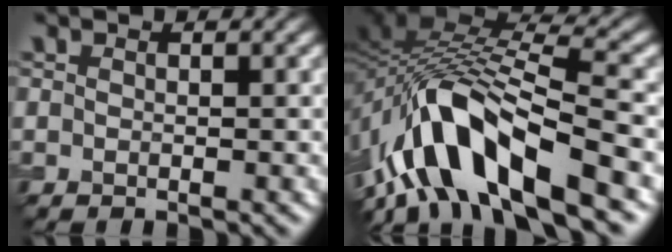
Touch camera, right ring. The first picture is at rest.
{"total": 11.7, "force": [-6.8, 4.2, 8.6], "torque": [-0.159, 0.021, -0.120]}